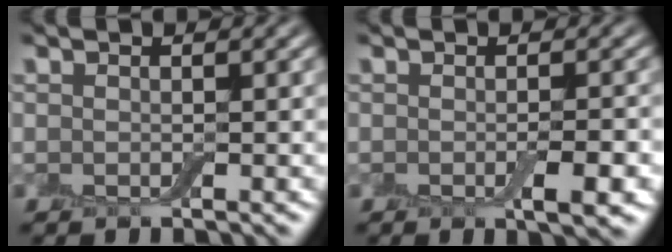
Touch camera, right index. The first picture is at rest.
{"total": 2.6, "force": [-0.7, 0.5, 2.4], "torque": [-0.036, -0.004, -0.010]}